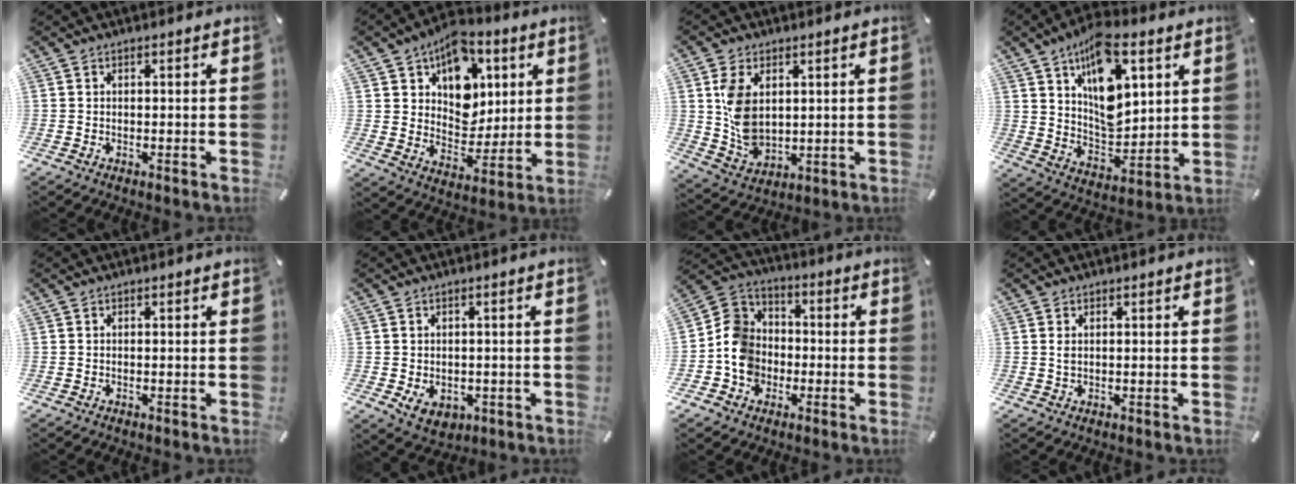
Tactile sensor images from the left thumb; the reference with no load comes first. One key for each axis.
{"total": 13.2, "fx": 6.6, "fy": 10.1, "fz": 5.4, "tx": -0.073, "ty": -0.051, "tz": 0.121}
{"total": 9.2, "fx": 2.5, "fy": 6.6, "fz": 6.0, "tx": -0.132, "ty": -0.007, "tz": 0.046}
{"total": 16.0, "fx": 7.8, "fy": 8.9, "fz": 10.8, "tx": -0.173, "ty": -0.030, "tz": 0.136}
{"total": 0.0}
{"total": 4.9, "fx": -1.0, "fy": 4.0, "fz": 2.6, "tx": -0.038, "ty": -0.001, "tz": -0.017}
{"total": 10.6, "fx": -2.8, "fy": 9.4, "fz": 3.9, "tx": -0.094, "ty": 0.034, "tz": -0.051}
{"total": 1.4, "fx": 0.4, "fy": 0.6, "fz": 1.2, "tx": -0.033, "ty": 0.000, "tz": 0.003}